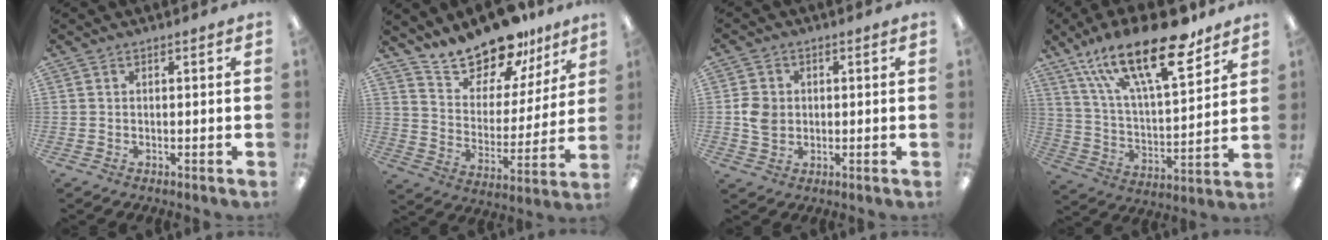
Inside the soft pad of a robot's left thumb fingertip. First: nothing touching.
{"total": 16.1, "force": [14.5, 5.6, 3.9], "torque": [-0.078, -0.117, 0.266]}
{"total": 5.1, "force": [-0.2, 4.5, 2.4], "torque": [-0.029, 0.005, -0.003]}
{"total": 25.3, "force": [16.2, 9.0, 17.3], "torque": [-0.286, -0.087, 0.273]}